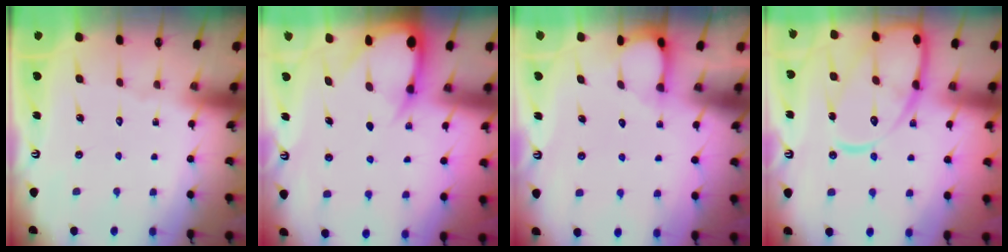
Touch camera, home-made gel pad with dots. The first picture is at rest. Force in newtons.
{"total": 5.2, "press": 5.1, "slide": 0.6}
{"total": 2.3, "press": 2.3, "slide": 0.3}
{"total": 16.8, "press": 16.7, "slide": 1.7}